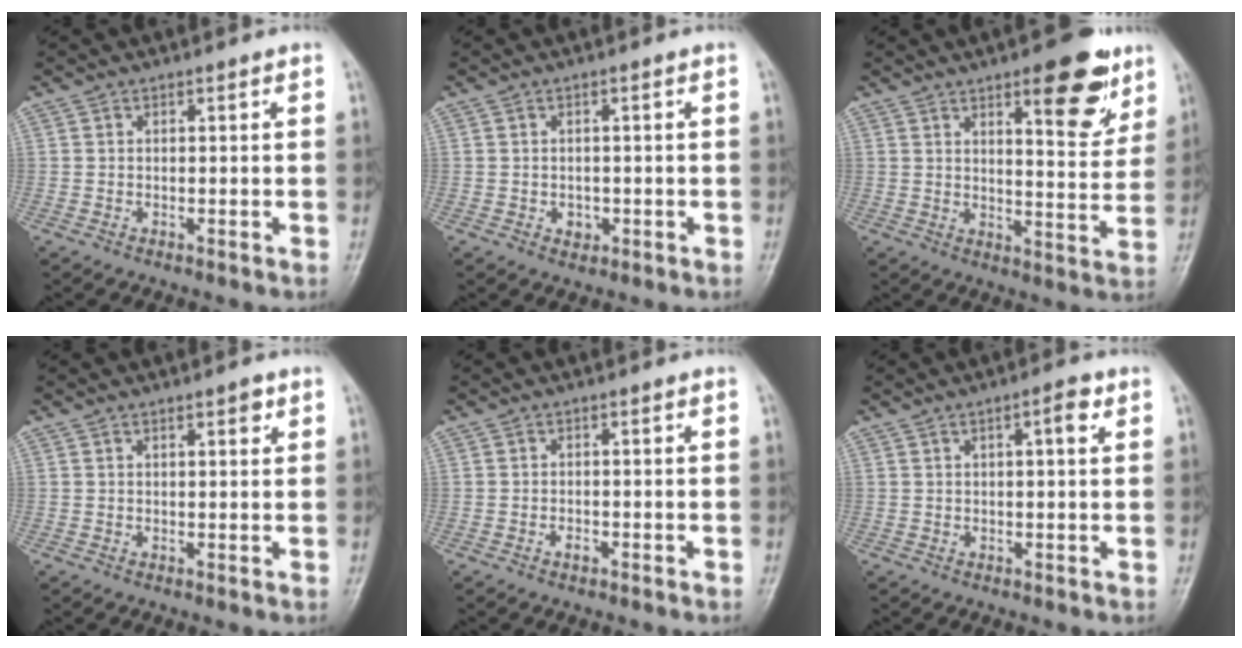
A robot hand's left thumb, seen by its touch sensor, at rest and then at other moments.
{"total": 2.0, "force": [-0.5, 1.6, 1.0], "torque": [-0.004, 0.003, -0.003]}
{"total": 16.4, "force": [9.9, 4.5, 12.2], "torque": [-0.139, -0.064, 0.151]}
{"total": 2.1, "force": [1.2, 0.6, 1.6], "torque": [-0.017, -0.004, 0.016]}
{"total": 1.2, "force": [-0.6, 0.7, 0.8], "torque": [-0.011, 0.005, -0.010]}
{"total": 3.3, "force": [1.4, 0.8, 2.9], "torque": [-0.044, 0.002, 0.019]}